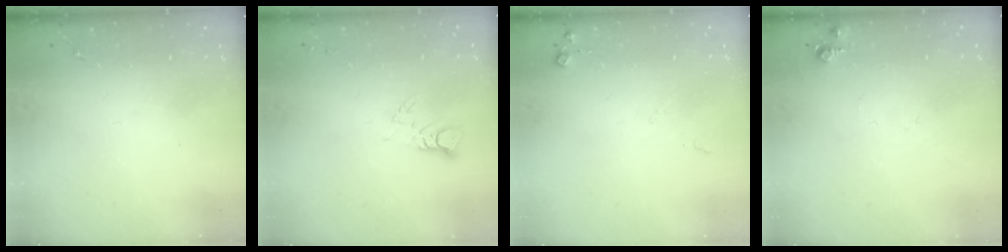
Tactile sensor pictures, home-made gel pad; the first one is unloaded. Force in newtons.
{"total": 3.6, "press": 3.6, "slide": 0.2}
{"total": 6.2, "press": 6.2, "slide": 0.5}
{"total": 4.2, "press": 4.2, "slide": 0.6}